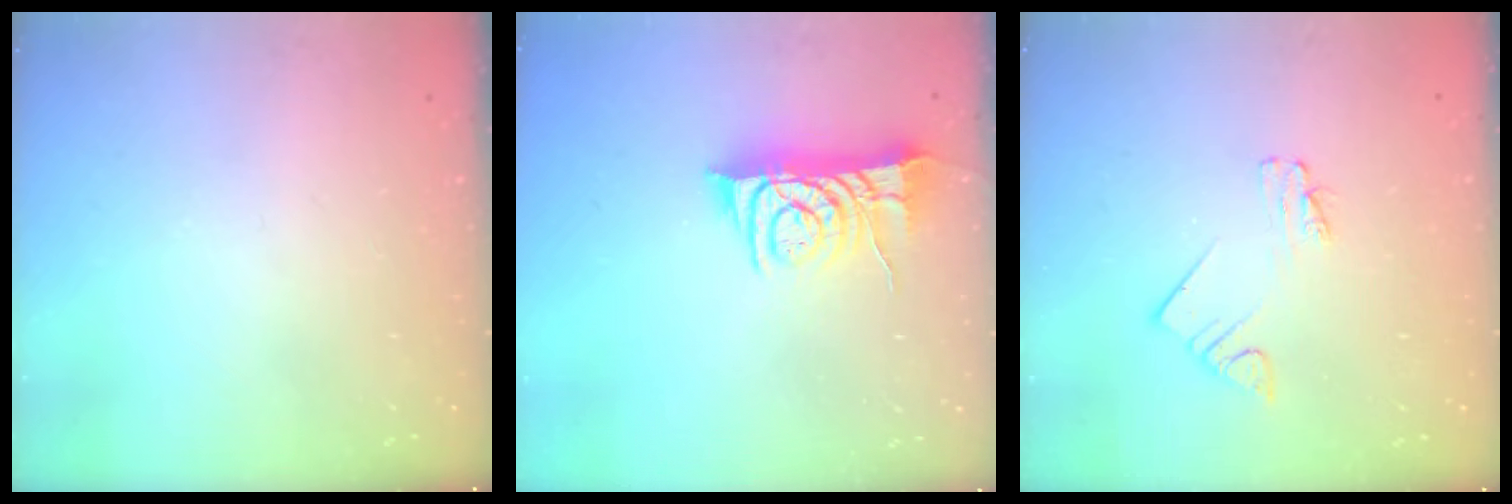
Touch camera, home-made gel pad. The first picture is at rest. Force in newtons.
{"total": 8.2, "press": 8.1, "slide": 1.0}
{"total": 2.1, "press": 2.1, "slide": 0.0}